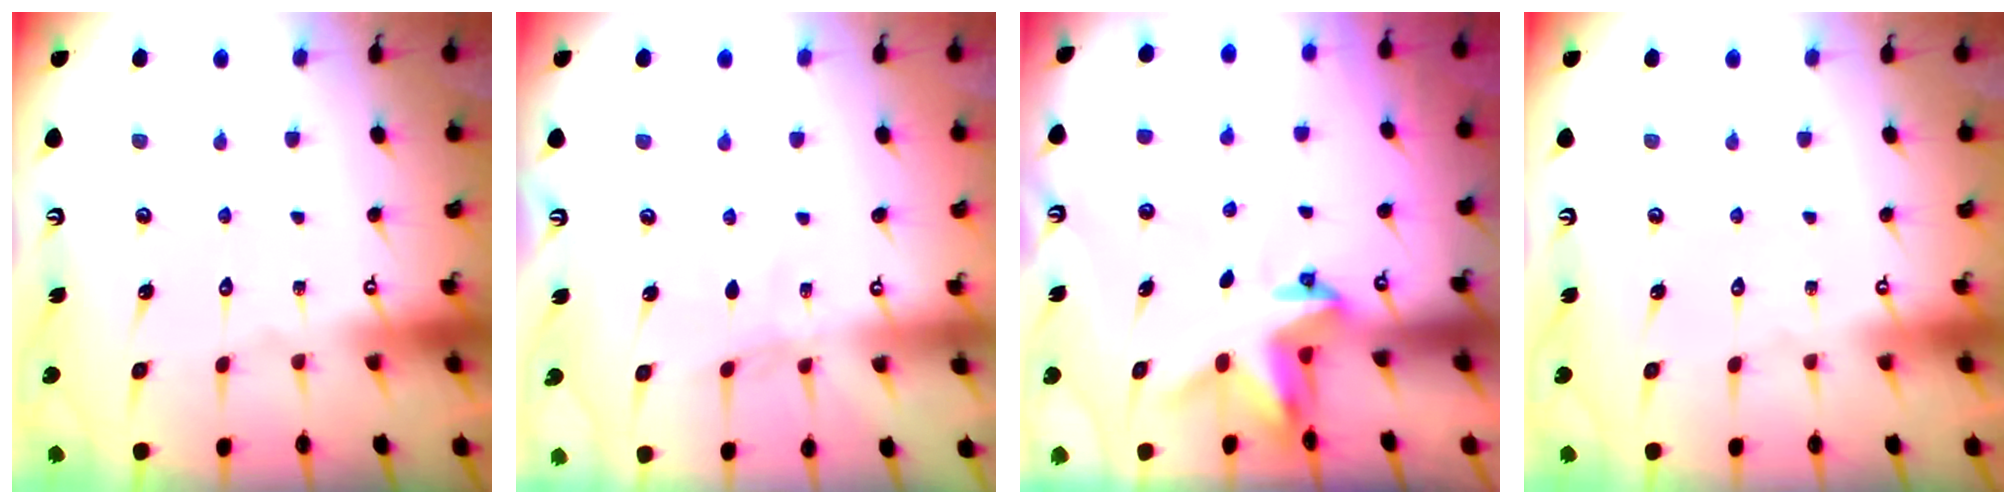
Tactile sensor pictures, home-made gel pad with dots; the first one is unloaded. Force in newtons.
{"total": 3.8, "press": 3.8, "slide": 0.5}
{"total": 3.2, "press": 3.2, "slide": 0.1}
{"total": 0.0}